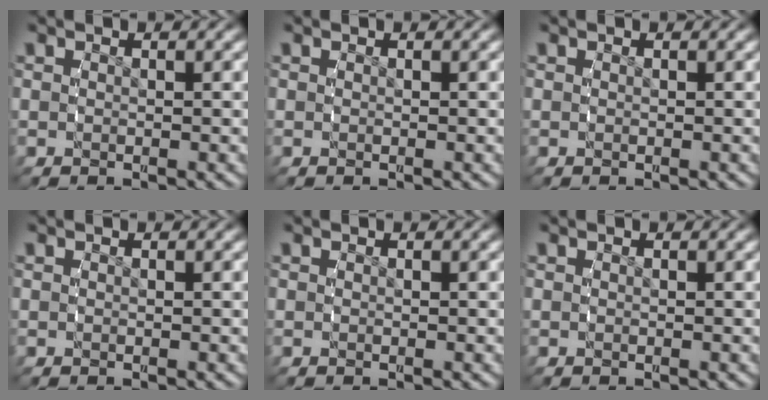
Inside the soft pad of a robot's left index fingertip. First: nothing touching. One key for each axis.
{"total": 0.0}
{"total": 0.0}
{"total": 0.0}
{"total": 0.0}
{"total": 0.0}